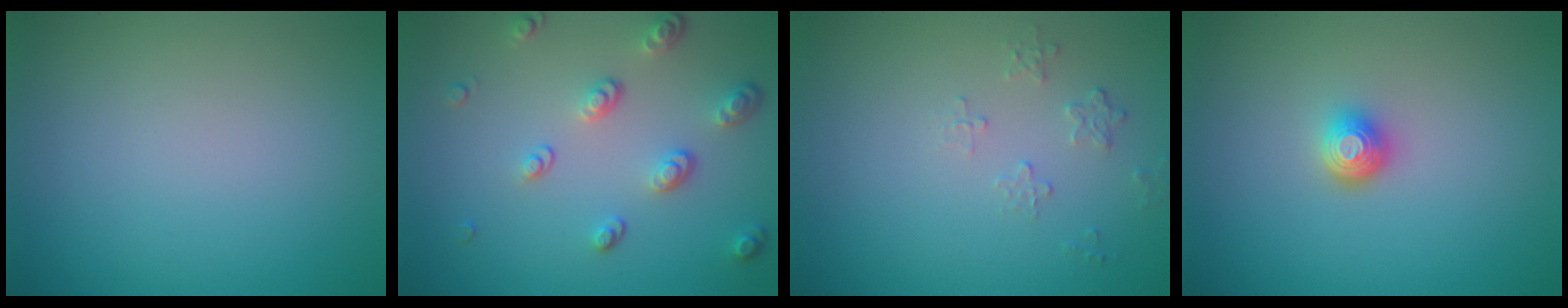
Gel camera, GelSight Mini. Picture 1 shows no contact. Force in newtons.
{"total": 3.3, "press": 2.5, "slide": 2.1}
{"total": 1.2, "press": 0.8, "slide": 0.9}
{"total": 1.8, "press": 1.3, "slide": 1.2}